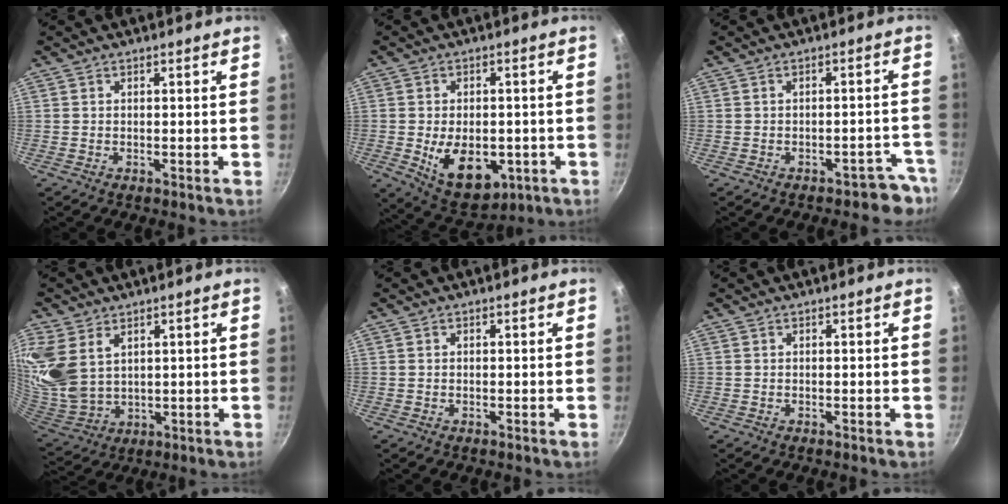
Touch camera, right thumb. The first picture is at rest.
{"total": 12.7, "force": [-3.0, 8.0, 9.3], "torque": [-0.112, -0.007, -0.024]}
{"total": 4.5, "force": [-3.7, 2.5, 1.0], "torque": [0.033, 0.052, -0.033]}
{"total": 15.7, "force": [6.4, 10.6, 9.7], "torque": [-0.219, -0.017, 0.145]}
{"total": 0.0}
{"total": 0.0}